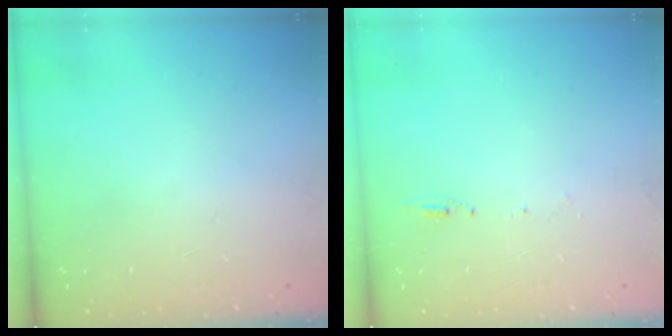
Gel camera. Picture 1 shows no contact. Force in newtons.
{"total": 5.6, "press": 5.3, "slide": 1.7}